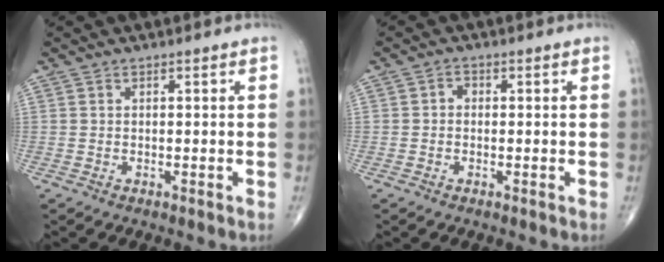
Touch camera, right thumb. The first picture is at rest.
{"total": 1.3, "force": [-0.2, 1.1, 0.8], "torque": [-0.002, 0.004, -0.008]}